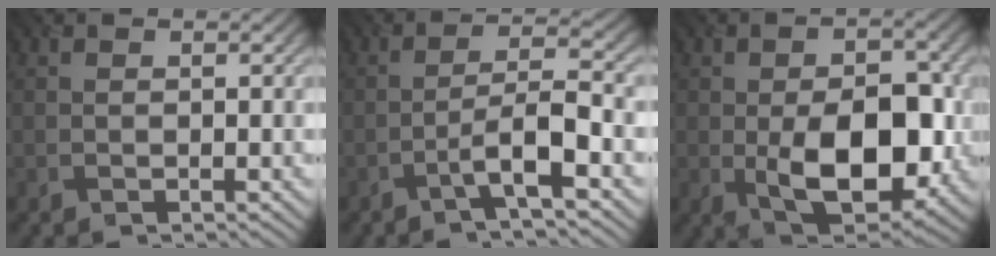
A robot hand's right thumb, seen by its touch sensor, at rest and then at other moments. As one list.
[{"total": 5.3, "force": [-3.0, 0.5, 4.3], "torque": [-0.075, 0.016, -0.066]}, {"total": 11.8, "force": [-2.4, 6.6, 9.5], "torque": [-0.149, -0.018, -0.035]}]